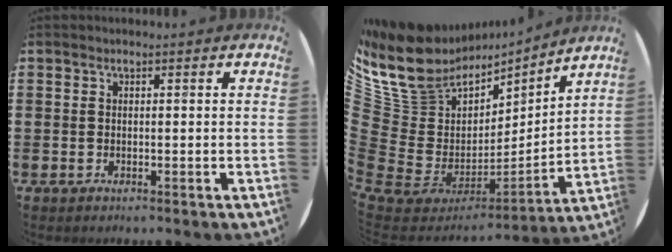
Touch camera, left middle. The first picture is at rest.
{"total": 11.6, "force": [6.8, 9.0, 2.9], "torque": [-0.136, -0.059, 0.124]}